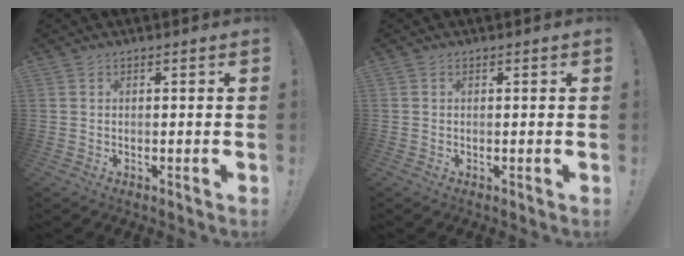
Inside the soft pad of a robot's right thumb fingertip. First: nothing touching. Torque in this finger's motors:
{"motor_torque": [-0.28, 0.30, 0.35, -0.08, 0.01]}